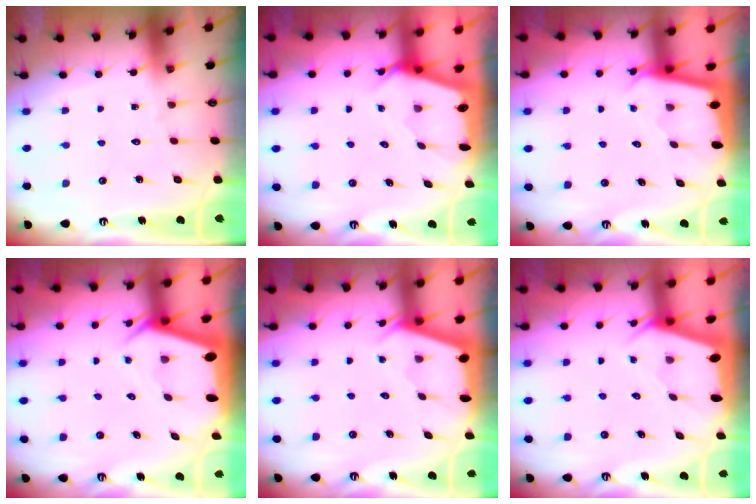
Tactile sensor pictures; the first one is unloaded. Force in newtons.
{"total": 2.3, "press": 2.3, "slide": 0.2}
{"total": 2.0, "press": 2.0, "slide": 0.1}
{"total": 3.0, "press": 2.9, "slide": 0.4}
{"total": 2.4, "press": 2.4, "slide": 0.3}
{"total": 2.1, "press": 2.0, "slide": 0.3}